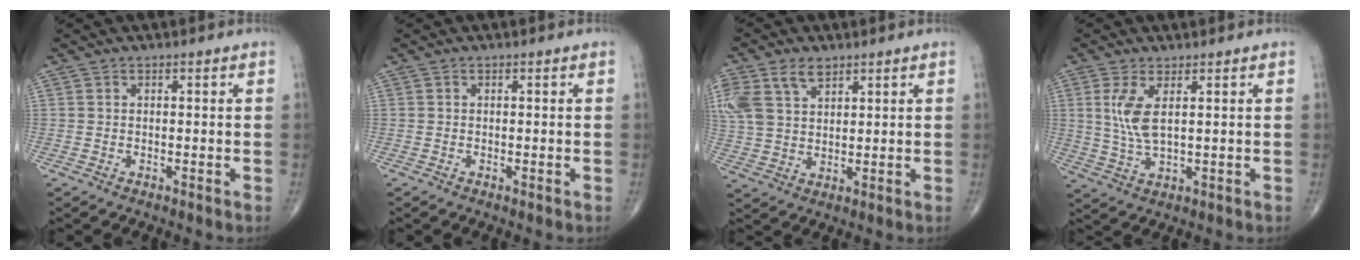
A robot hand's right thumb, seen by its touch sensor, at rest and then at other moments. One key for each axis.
{"total": 0.0}
{"total": 12.2, "fx": 6.0, "fy": 7.9, "fz": 7.2, "tx": -0.173, "ty": 0.002, "tz": 0.121}
{"total": 6.1, "fx": 1.7, "fy": 2.2, "fz": 5.5, "tx": -0.128, "ty": -0.012, "tz": 0.044}